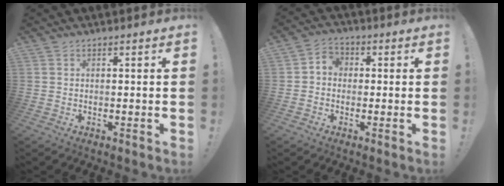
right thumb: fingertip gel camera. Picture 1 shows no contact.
{"total": 4.4, "force": [-1.0, 3.7, 2.1], "torque": [-0.038, 0.014, -0.016]}